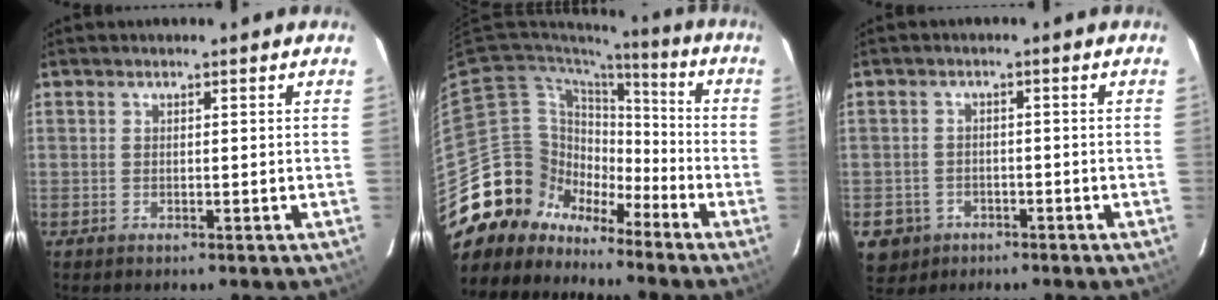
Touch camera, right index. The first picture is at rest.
{"total": 14.4, "force": [-10.2, 10.0, 1.4], "torque": [-0.052, 0.047, -0.183]}
{"total": 5.8, "force": [-2.5, 5.1, 1.1], "torque": [-0.041, 0.010, -0.029]}